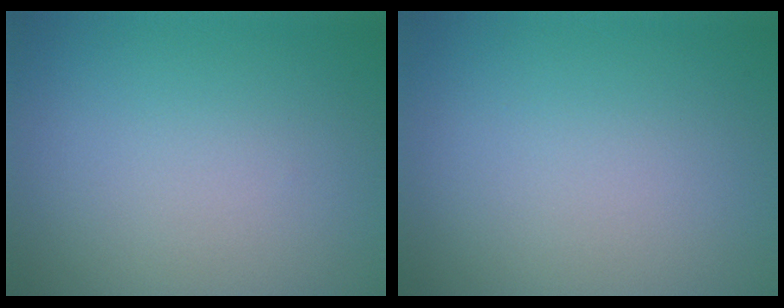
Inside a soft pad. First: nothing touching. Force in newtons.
{"total": 0.0}